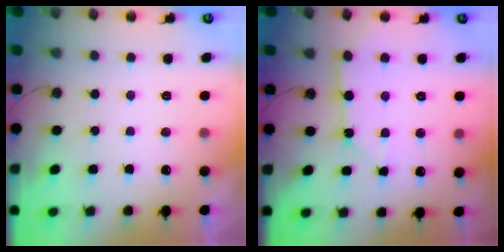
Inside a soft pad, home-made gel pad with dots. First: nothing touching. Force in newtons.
{"total": 7.6, "press": 7.6, "slide": 0.6}